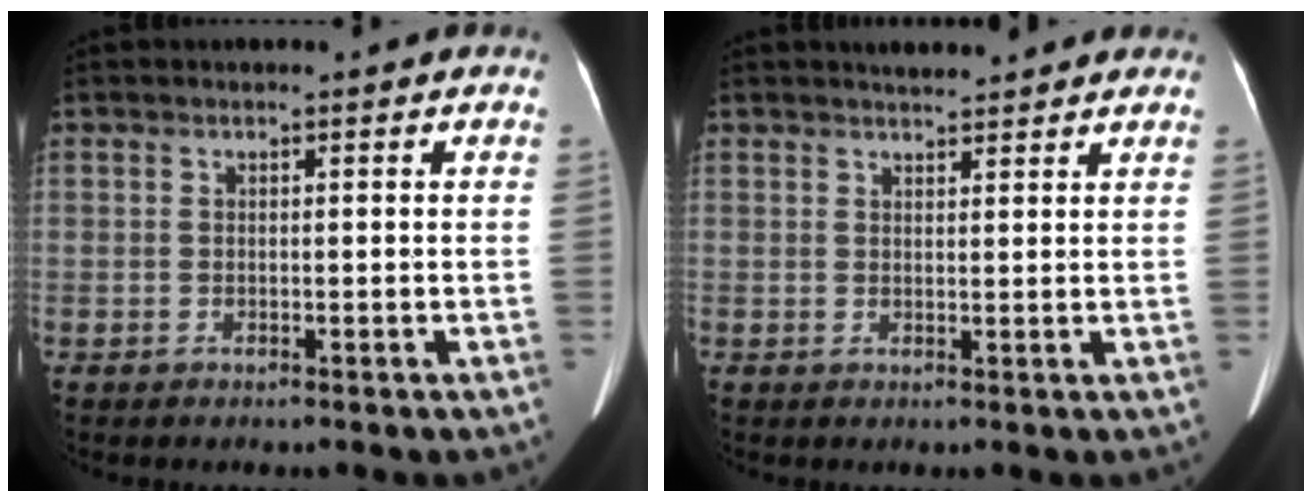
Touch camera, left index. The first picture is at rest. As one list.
[{"total": 4.6, "force": [4.2, 0.9, 1.5], "torque": [-0.023, 0.016, 0.051]}]